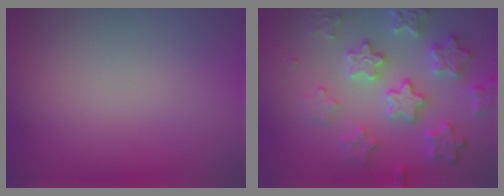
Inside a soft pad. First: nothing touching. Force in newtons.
{"total": 6.1, "press": 6.0, "slide": 1.1}